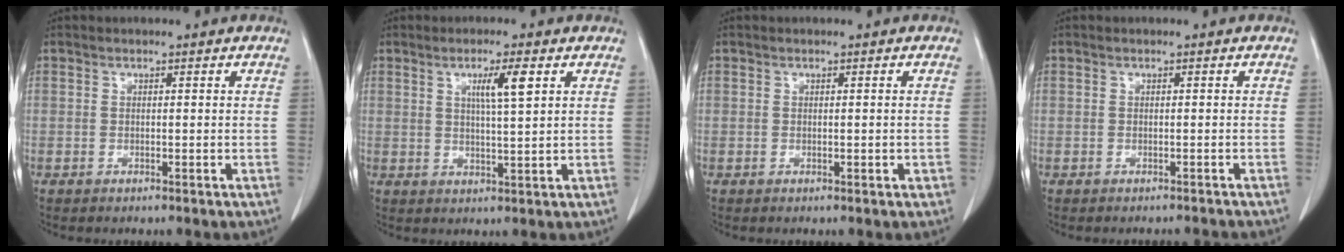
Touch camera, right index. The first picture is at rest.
{"total": 4.8, "force": [1.9, 0.0, 4.4], "torque": [-0.074, -0.001, 0.032]}
{"total": 0.9, "force": [-0.2, 0.3, 0.7], "torque": [-0.009, 0.000, -0.001]}
{"total": 3.6, "force": [-3.6, 0.5, 0.3], "torque": [0.001, -0.008, -0.040]}